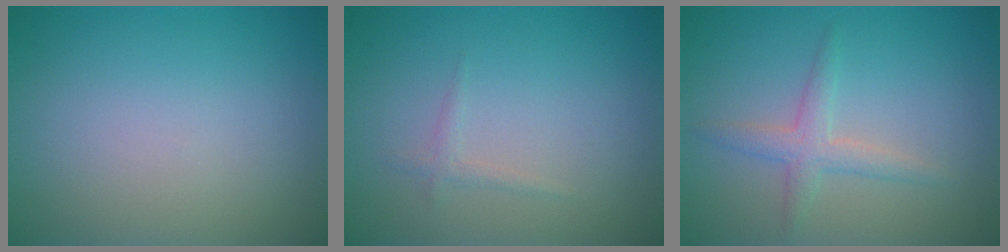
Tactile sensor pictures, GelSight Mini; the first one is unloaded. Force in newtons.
{"total": 0.8, "press": 0.8, "slide": 0.0}
{"total": 2.3, "press": 2.3, "slide": 0.1}